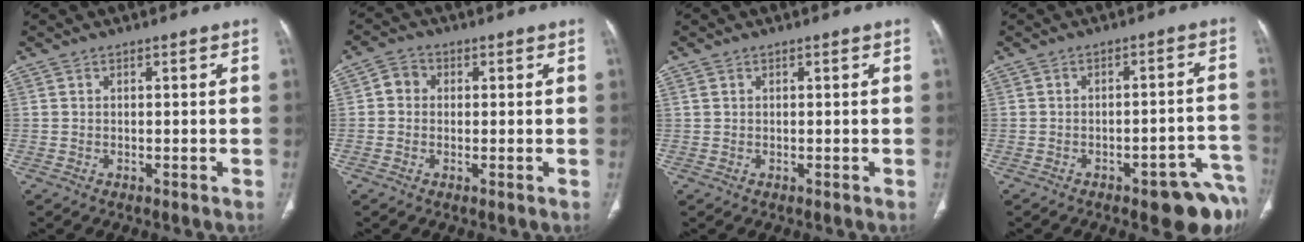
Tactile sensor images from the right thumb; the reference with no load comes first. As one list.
[{"total": 3.3, "force": [0.3, 3.0, 1.4], "torque": [-0.011, 0.009, -0.003]}, {"total": 0.6, "force": [0.3, 0.5, 0.2], "torque": [0.002, 0.004, 0.006]}, {"total": 10.9, "force": [-6.4, 3.4, 8.1], "torque": [-0.062, 0.042, -0.077]}]